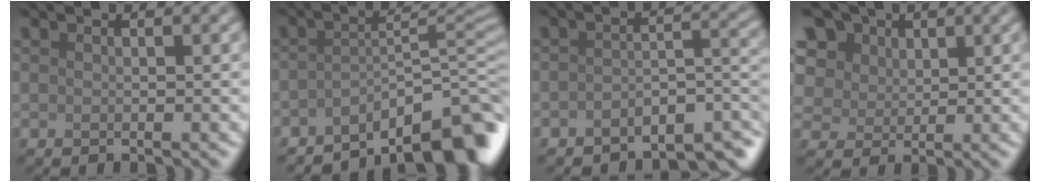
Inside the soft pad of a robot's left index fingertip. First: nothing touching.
{"total": 8.8, "force": [-5.9, 2.4, 6.1], "torque": [-0.068, 0.004, -0.099]}
{"total": 4.8, "force": [-3.9, 1.4, 2.3], "torque": [-0.029, -0.004, -0.060]}
{"total": 10.5, "force": [5.7, 7.5, 4.7], "torque": [-0.113, 0.030, 0.084]}